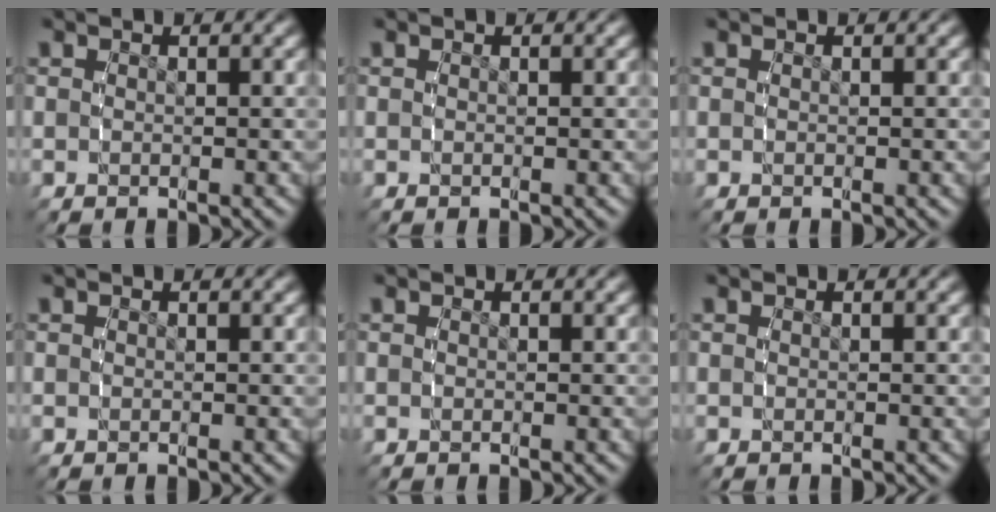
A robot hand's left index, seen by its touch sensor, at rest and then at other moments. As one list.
[{"total": 0.0}, {"total": 0.0}, {"total": 0.0}, {"total": 0.0}, {"total": 0.0}]